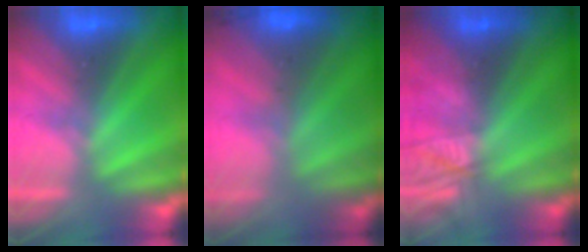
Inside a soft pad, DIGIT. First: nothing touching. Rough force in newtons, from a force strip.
{"total": 3.4}
{"total": 2.3}